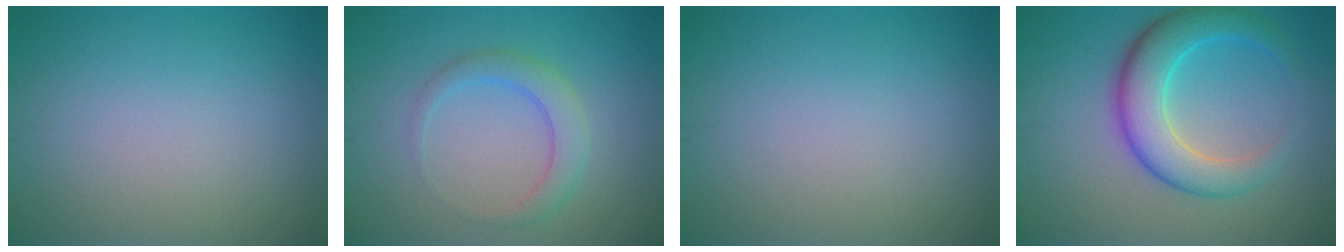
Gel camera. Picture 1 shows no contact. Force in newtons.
{"total": 2.8, "press": 2.8, "slide": 0.1}
{"total": 0.0}
{"total": 6.6, "press": 6.6, "slide": 0.1}